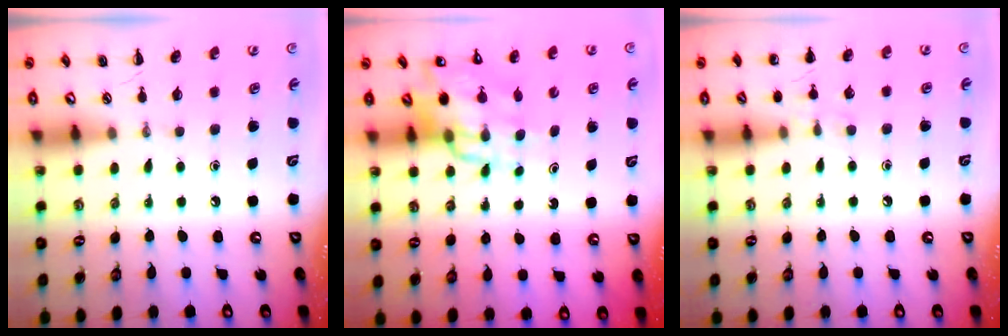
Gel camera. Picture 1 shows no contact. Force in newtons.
{"total": 12.4, "press": 11.8, "slide": 3.9}
{"total": 5.9, "press": 5.6, "slide": 1.8}